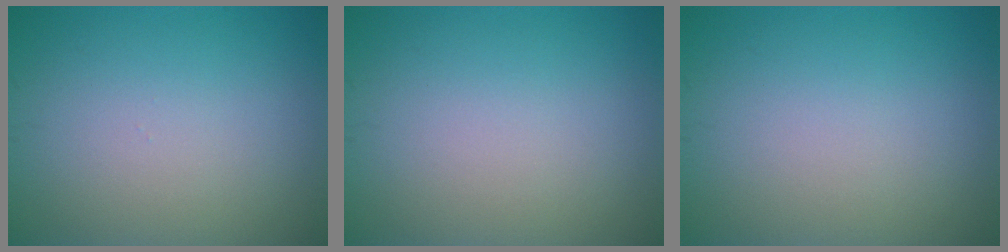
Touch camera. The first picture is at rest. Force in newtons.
{"total": 0.0}
{"total": 0.0}